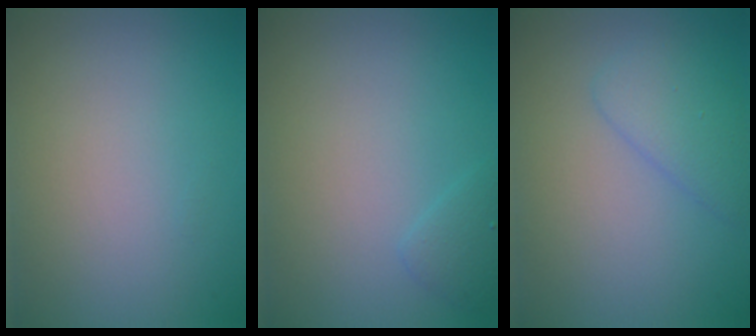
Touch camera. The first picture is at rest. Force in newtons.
{"total": 1.1, "press": 1.1, "slide": 0.1}
{"total": 2.8, "press": 2.8, "slide": 0.1}